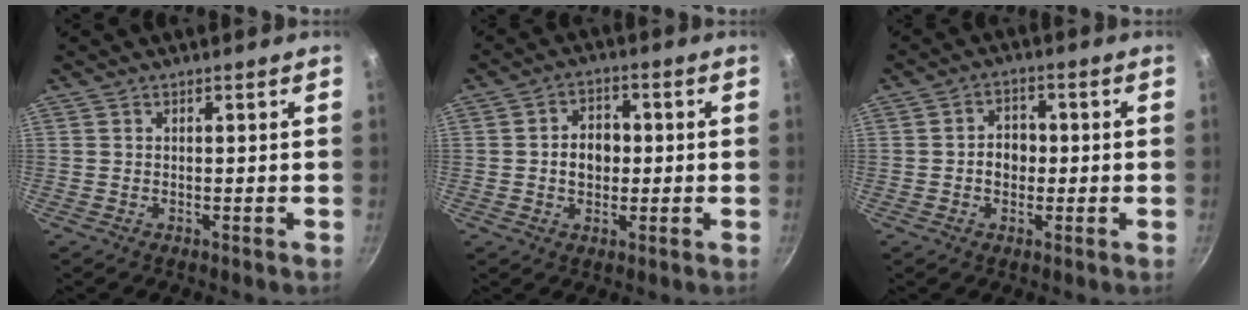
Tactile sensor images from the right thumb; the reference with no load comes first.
{"total": 6.3, "force": [-0.1, 4.7, 4.2], "torque": [-0.046, 0.014, -0.004]}
{"total": 4.7, "force": [-0.4, 3.7, 2.9], "torque": [-0.025, 0.013, -0.012]}